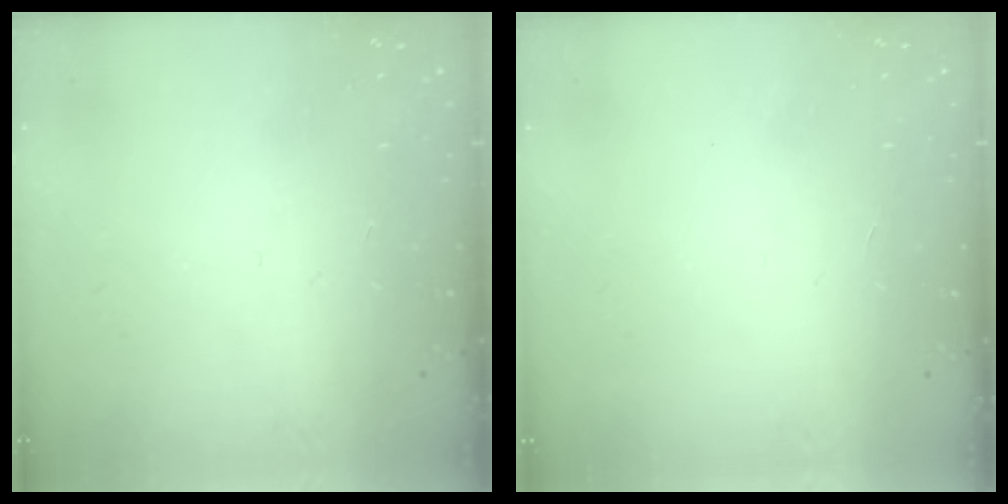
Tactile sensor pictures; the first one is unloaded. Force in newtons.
{"total": 1.6, "press": 1.6, "slide": 0.1}